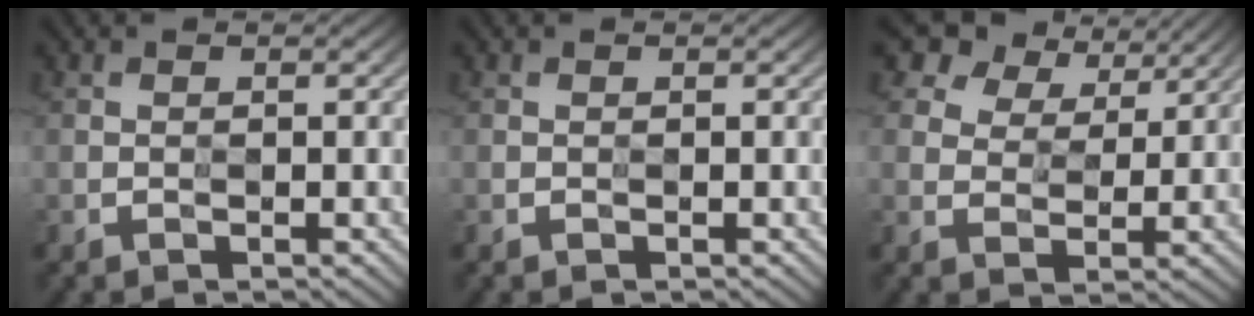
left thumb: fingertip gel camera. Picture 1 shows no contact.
{"total": 0.0}
{"total": 8.4, "force": [6.5, 4.7, 2.4], "torque": [-0.055, 0.006, 0.112]}